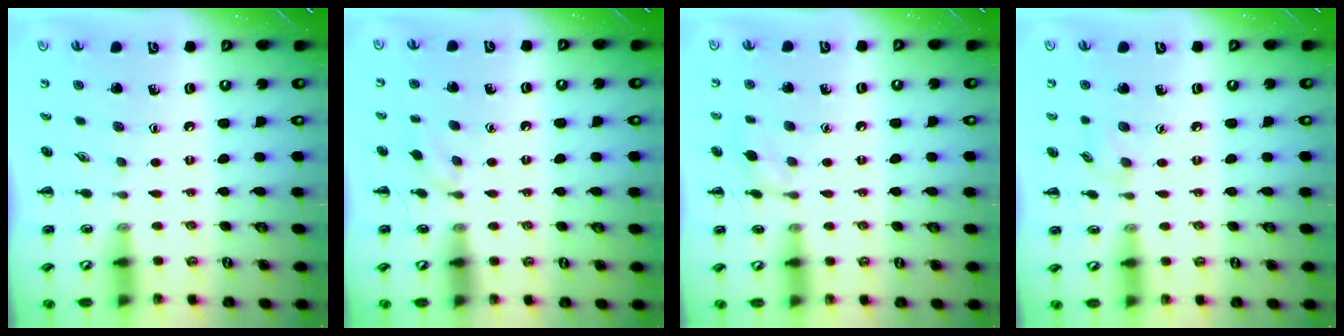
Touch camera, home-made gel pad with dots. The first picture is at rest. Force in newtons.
{"total": 5.4, "press": 5.1, "slide": 2.0}
{"total": 6.3, "press": 6.1, "slide": 1.3}
{"total": 5.3, "press": 4.9, "slide": 2.0}